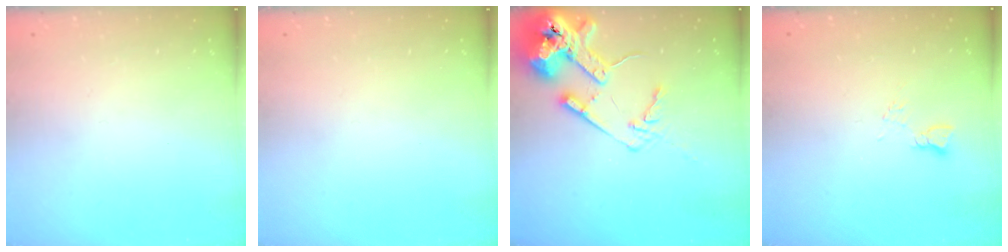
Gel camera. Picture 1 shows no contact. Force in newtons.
{"total": 0.0}
{"total": 16.2, "press": 16.1, "slide": 2.1}
{"total": 4.1, "press": 4.0, "slide": 0.5}